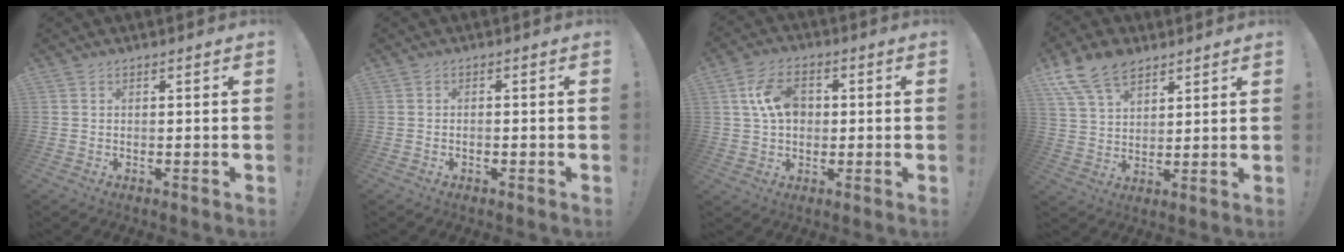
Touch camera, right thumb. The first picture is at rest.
{"total": 0.7, "force": [-0.5, 0.5, 0.3], "torque": [-0.007, 0.003, -0.008]}
{"total": 11.1, "force": [2.4, 7.8, 7.5], "torque": [-0.135, 0.013, 0.050]}
{"total": 12.4, "force": [8.3, 7.1, 5.8], "torque": [-0.106, -0.039, 0.162]}